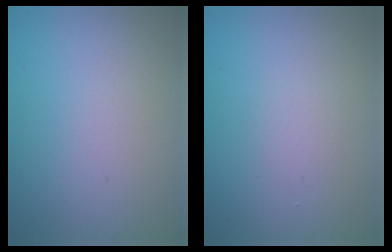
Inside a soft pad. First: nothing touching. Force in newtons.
{"total": 0.8, "press": 0.8, "slide": 0.0}